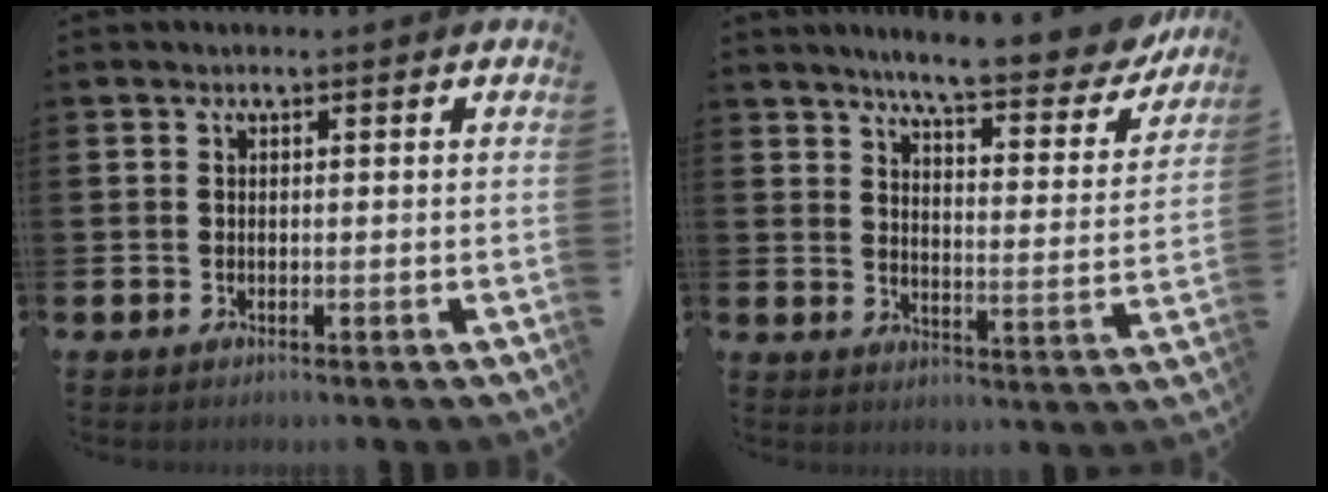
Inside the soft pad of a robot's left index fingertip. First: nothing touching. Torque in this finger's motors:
{"motor_torque": [0.28, -0.41, 1.04, 0.21]}